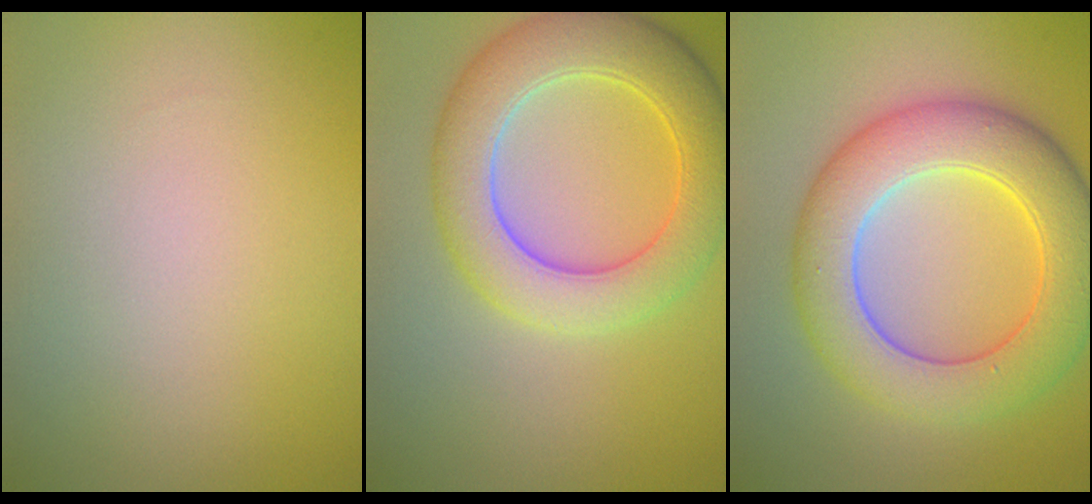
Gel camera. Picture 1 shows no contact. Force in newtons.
{"total": 7.4, "press": 7.4, "slide": 0.4}
{"total": 8.7, "press": 8.7, "slide": 0.3}